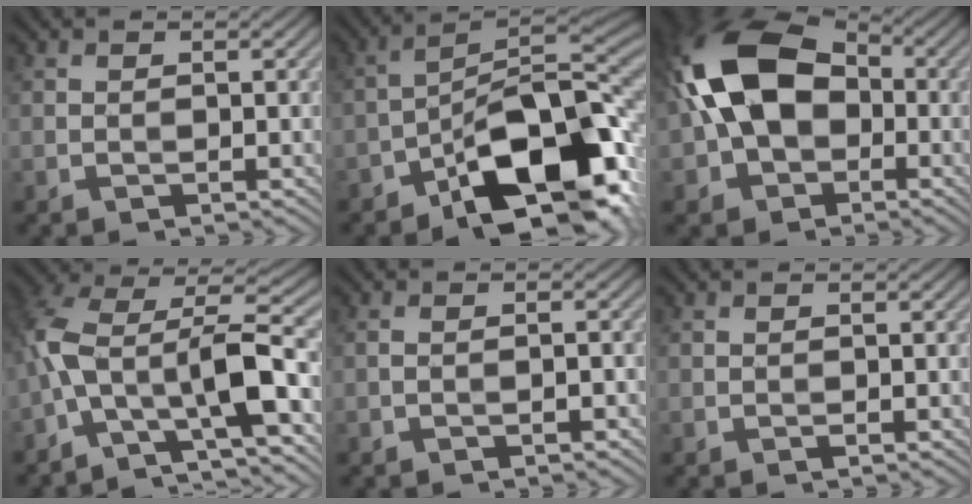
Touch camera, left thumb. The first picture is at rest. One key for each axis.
{"total": 15.6, "fx": -8.3, "fy": 6.4, "fz": 11.5, "tx": -0.157, "ty": -0.010, "tz": -0.151}
{"total": 14.6, "fx": -0.7, "fy": 10.0, "fz": 10.6, "tx": -0.232, "ty": 0.017, "tz": -0.033}
{"total": 12.1, "fx": -3.5, "fy": 5.2, "fz": 10.4, "tx": -0.209, "ty": 0.014, "tz": -0.076}
{"total": 1.1, "fx": -0.7, "fy": 0.2, "fz": 0.7, "tx": -0.013, "ty": 0.005, "tz": -0.015}
{"total": 0.0}